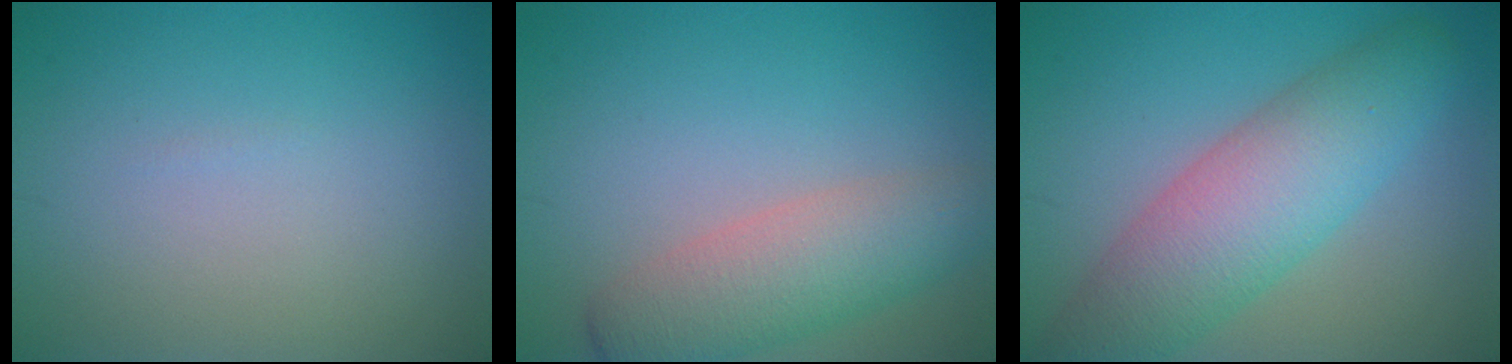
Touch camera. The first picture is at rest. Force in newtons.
{"total": 4.5, "press": 4.5, "slide": 0.3}
{"total": 7.7, "press": 7.7, "slide": 0.3}